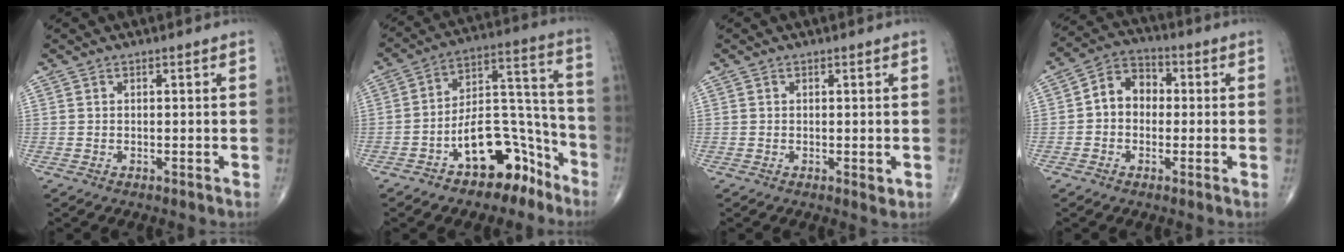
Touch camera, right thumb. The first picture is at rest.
{"total": 15.2, "force": [-8.8, 8.1, 9.5], "torque": [-0.102, 0.105, -0.139]}
{"total": 1.3, "force": [-0.1, 0.7, 1.1], "torque": [-0.013, -0.004, -0.003]}
{"total": 7.5, "force": [-0.1, 6.0, 4.5], "torque": [-0.052, 0.029, -0.015]}